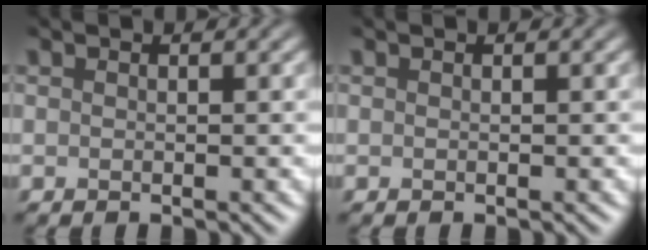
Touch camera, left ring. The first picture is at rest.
{"total": 0.0}